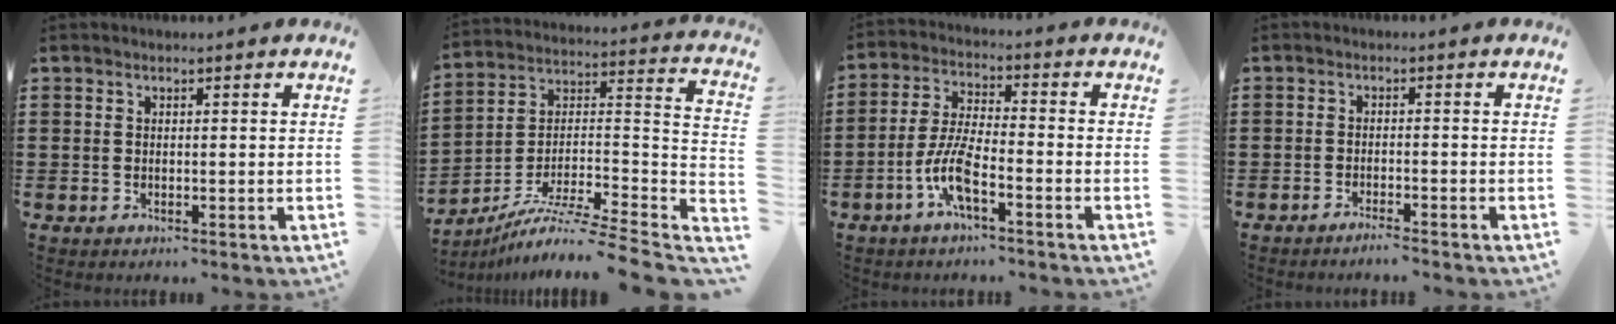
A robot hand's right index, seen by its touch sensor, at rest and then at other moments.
{"total": 8.0, "force": [-6.4, 0.0, 4.8], "torque": [-0.086, -0.013, -0.134]}
{"total": 7.3, "force": [-3.8, 1.6, 6.0], "torque": [-0.147, -0.012, -0.078]}
{"total": 1.6, "force": [-1.6, -0.1, 0.4], "torque": [-0.006, 0.003, -0.030]}